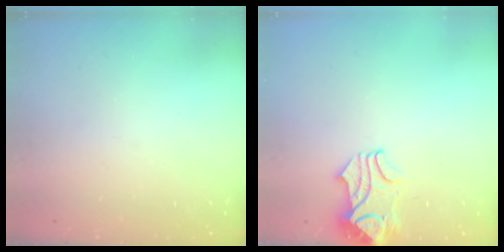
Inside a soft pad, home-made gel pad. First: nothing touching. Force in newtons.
{"total": 2.3, "press": 2.2, "slide": 0.6}